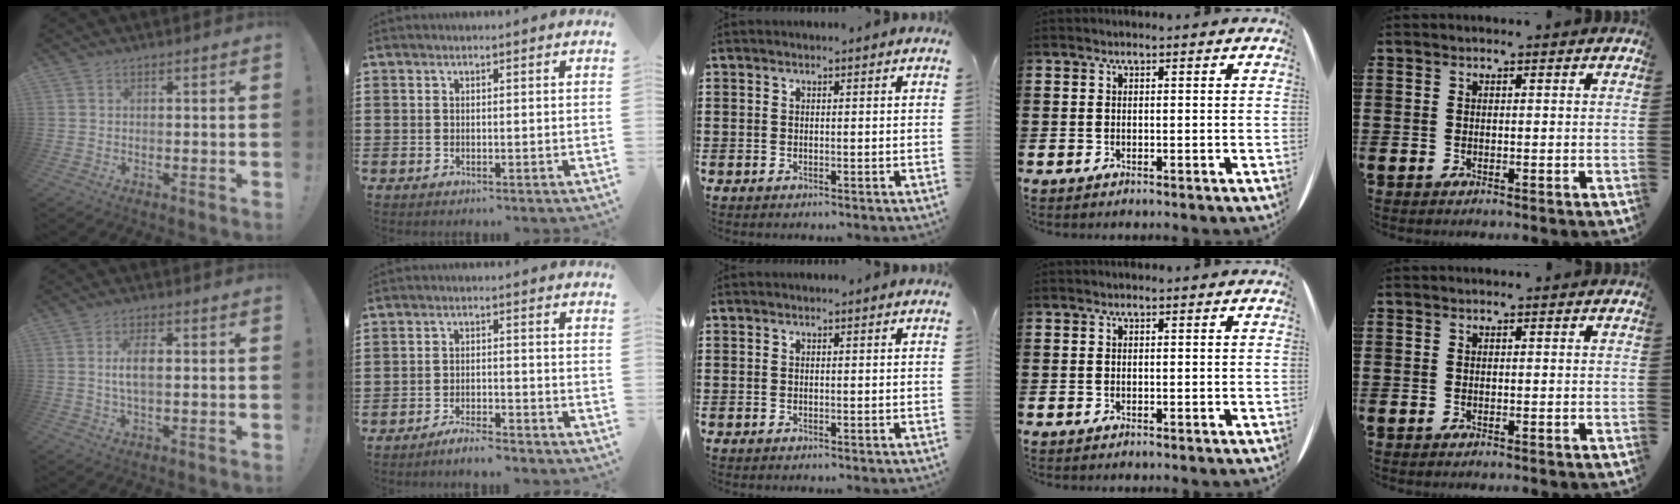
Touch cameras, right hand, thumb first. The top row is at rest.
{"thumb": {"total": 6.4, "force": [0.6, 2.9, 5.6], "torque": [-0.097, 0.002, 0.005]}, "index": {"total": 3.1, "force": [-3.0, 0.1, 0.8], "torque": [-0.015, 0.005, -0.061]}}